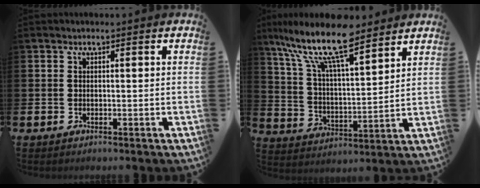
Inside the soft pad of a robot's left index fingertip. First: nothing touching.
{"total": 12.3, "force": [10.0, 3.0, 6.6], "torque": [-0.150, -0.047, 0.172]}